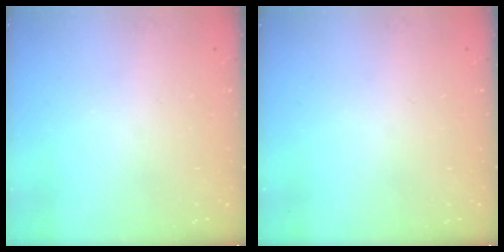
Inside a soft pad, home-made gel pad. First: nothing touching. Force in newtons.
{"total": 0.0}